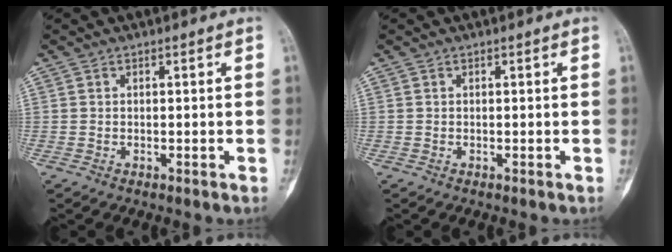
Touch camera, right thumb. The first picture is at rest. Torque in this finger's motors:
{"motor_torque": [1.15, 1.13, 0.00, 0.00, 0.04]}